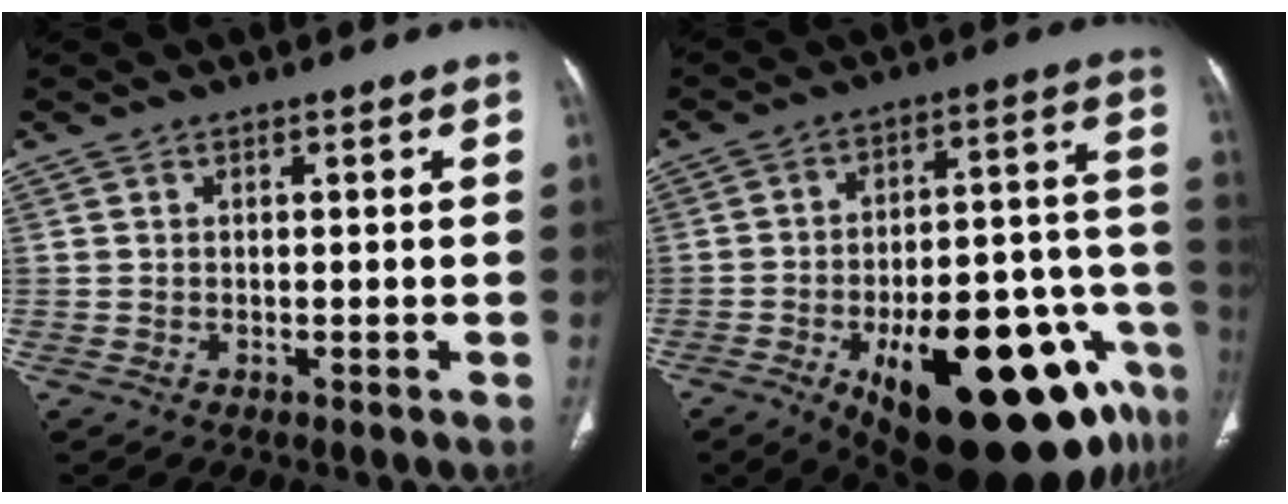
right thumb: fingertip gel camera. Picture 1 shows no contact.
{"total": 31.7, "force": [-15.8, 12.3, 24.6], "torque": [-0.256, 0.070, -0.215]}